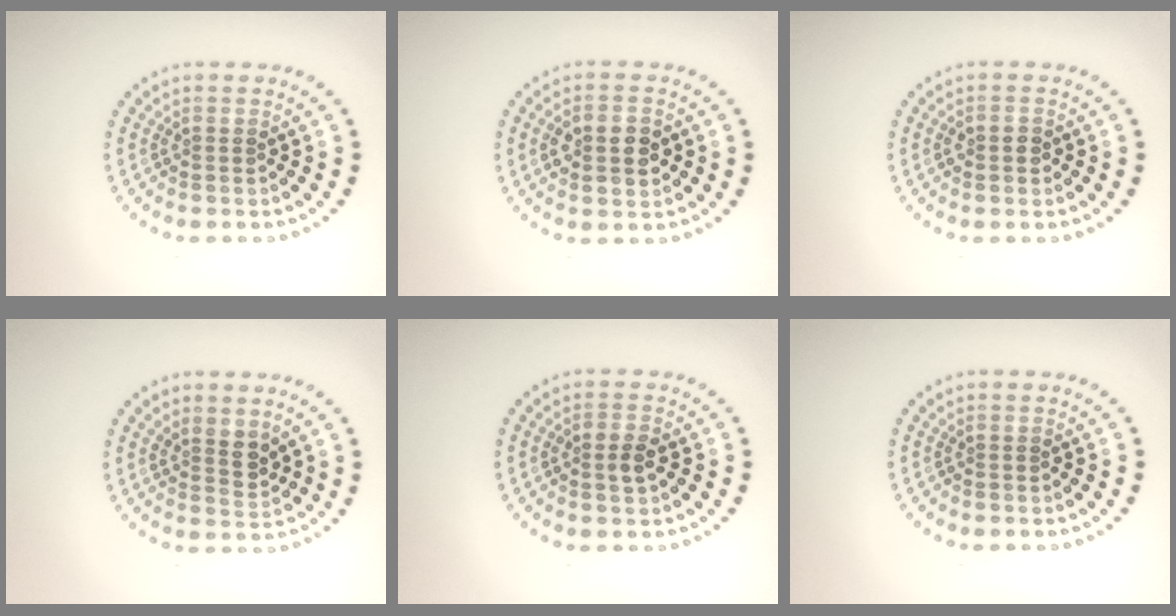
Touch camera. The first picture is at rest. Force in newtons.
{"total": 3.7, "press": 3.7, "slide": 0.1}
{"total": 1.4, "press": 1.3, "slide": 0.4}
{"total": 2.2, "press": 1.8, "slide": 1.4}
{"total": 1.9, "press": 1.9, "slide": 0.2}
{"total": 0.0}